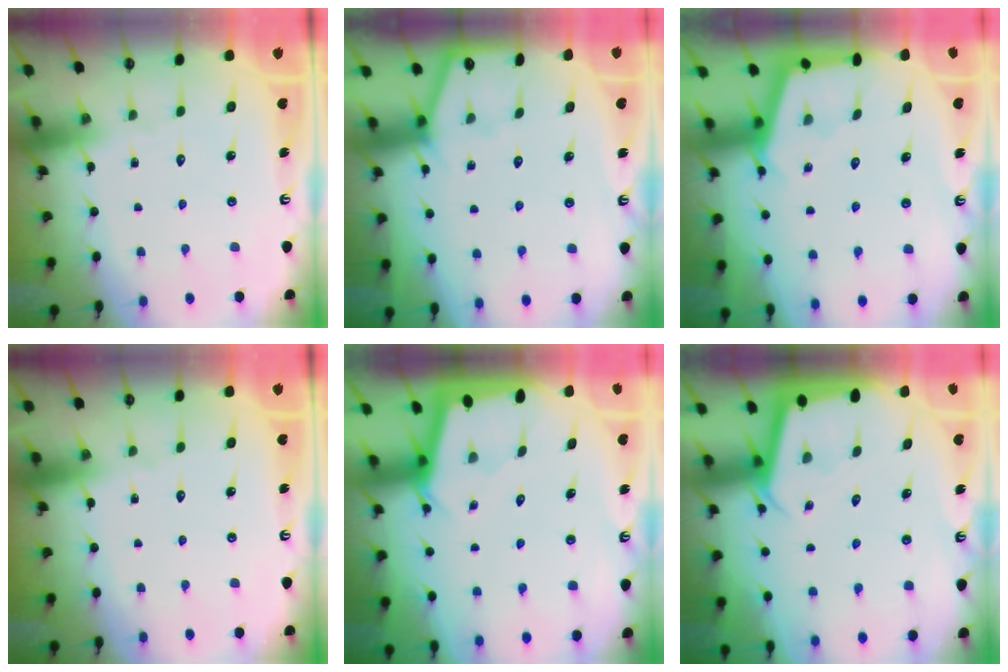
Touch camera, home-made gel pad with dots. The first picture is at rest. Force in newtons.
{"total": 2.4, "press": 2.4, "slide": 0.4}
{"total": 2.8, "press": 2.8, "slide": 0.3}
{"total": 0.0}
{"total": 2.2, "press": 2.2, "slide": 0.1}
{"total": 2.3, "press": 2.3, "slide": 0.1}